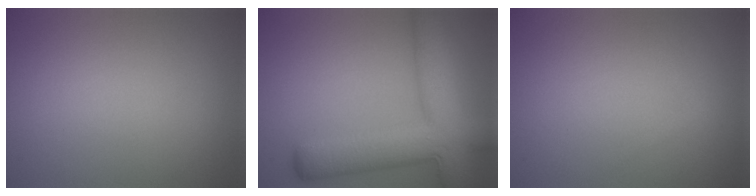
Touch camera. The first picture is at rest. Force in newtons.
{"total": 11.2, "press": 11.2, "slide": 0.4}
{"total": 0.7, "press": 0.7, "slide": 0.1}